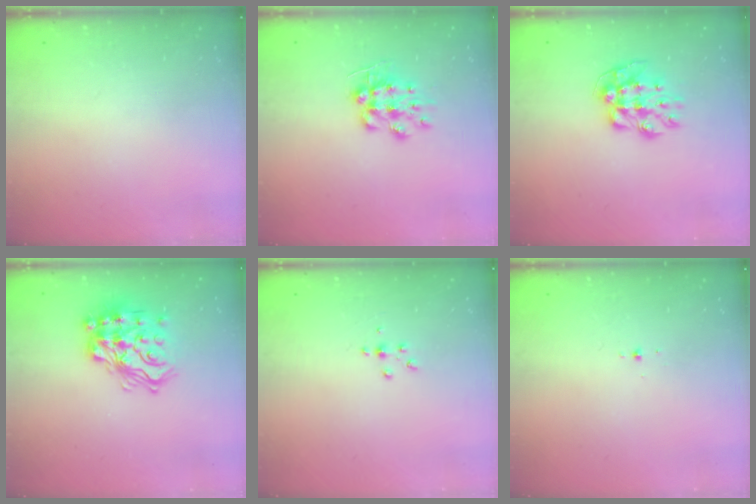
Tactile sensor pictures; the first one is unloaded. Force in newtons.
{"total": 9.8, "press": 9.8, "slide": 0.5}
{"total": 10.1, "press": 10.1, "slide": 0.6}
{"total": 17.2, "press": 17.1, "slide": 1.4}
{"total": 4.2, "press": 4.2, "slide": 0.6}
{"total": 2.6, "press": 2.5, "slide": 0.7}